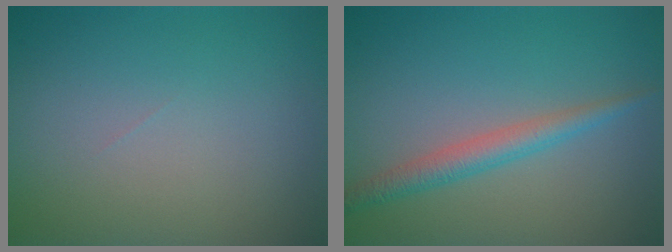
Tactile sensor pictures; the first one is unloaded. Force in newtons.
{"total": 2.4, "press": 2.4, "slide": 0.0}